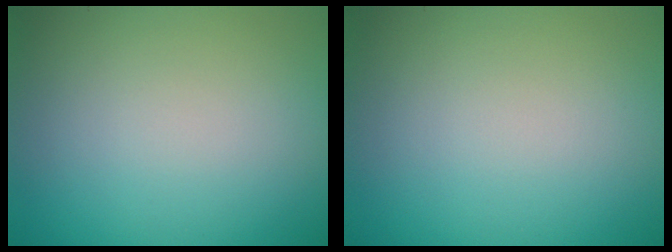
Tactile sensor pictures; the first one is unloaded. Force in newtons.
{"total": 0.0}